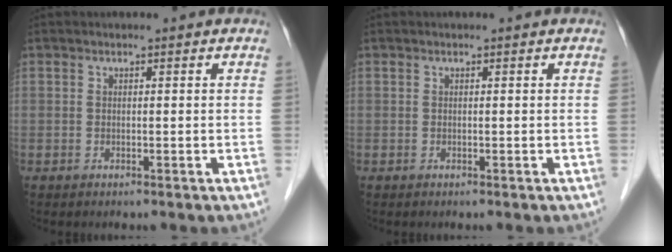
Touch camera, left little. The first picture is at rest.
{"total": 0.0}